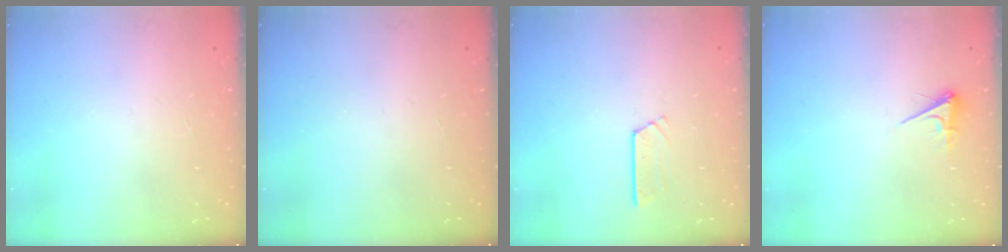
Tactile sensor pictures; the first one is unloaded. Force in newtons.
{"total": 0.0}
{"total": 2.6, "press": 2.6, "slide": 0.2}
{"total": 3.4, "press": 3.4, "slide": 0.6}